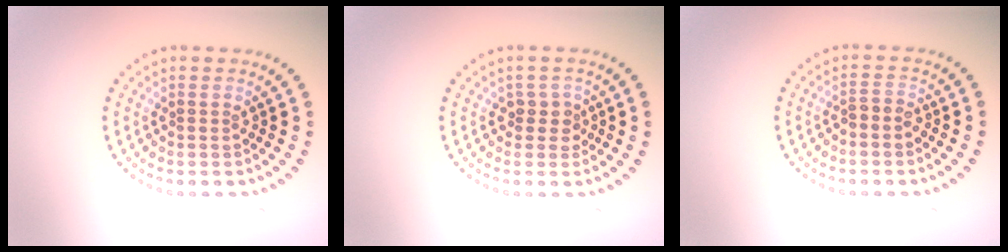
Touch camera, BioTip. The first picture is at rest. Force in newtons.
{"total": 1.6, "press": 1.3, "slide": 0.8}
{"total": 1.1, "press": 0.8, "slide": 0.8}